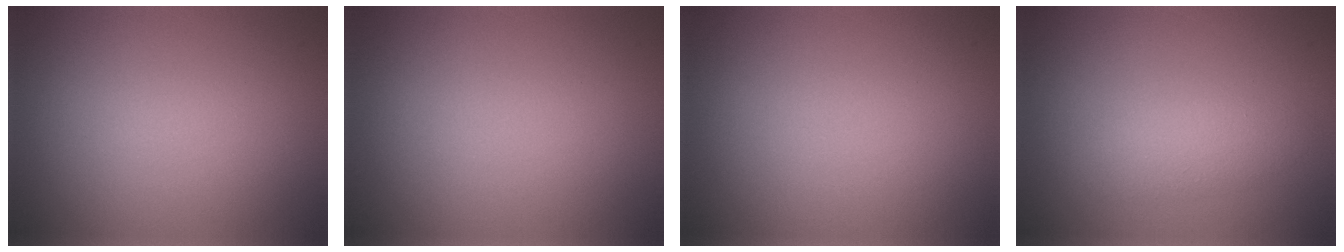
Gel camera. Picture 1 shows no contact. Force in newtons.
{"total": 0.0}
{"total": 0.0}
{"total": 2.2, "press": 2.2, "slide": 0.1}